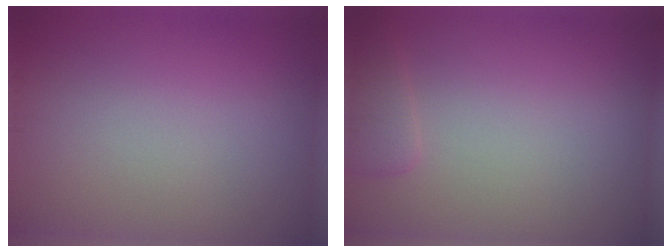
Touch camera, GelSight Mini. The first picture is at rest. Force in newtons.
{"total": 1.6, "press": 1.6, "slide": 0.2}